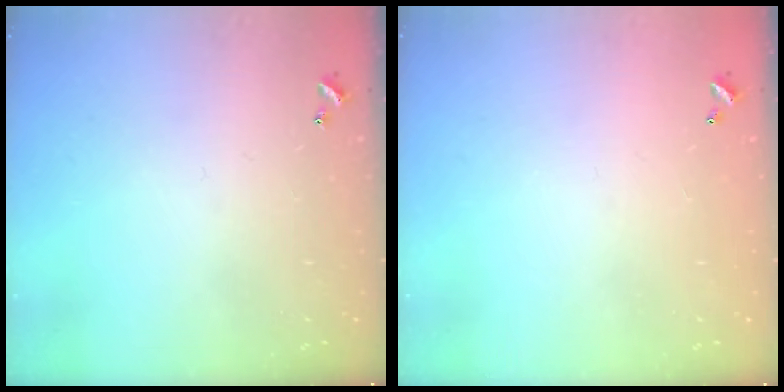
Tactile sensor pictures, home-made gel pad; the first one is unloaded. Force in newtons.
{"total": 3.0, "press": 3.0, "slide": 0.1}